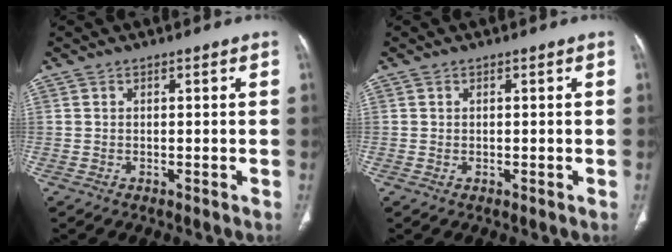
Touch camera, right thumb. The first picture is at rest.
{"total": 0.0}